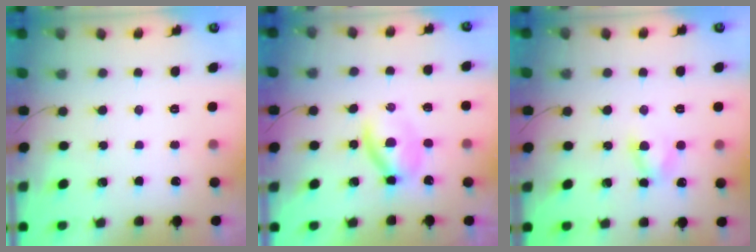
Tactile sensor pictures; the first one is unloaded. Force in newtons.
{"total": 3.9, "press": 3.9, "slide": 0.4}
{"total": 4.7, "press": 4.6, "slide": 0.5}